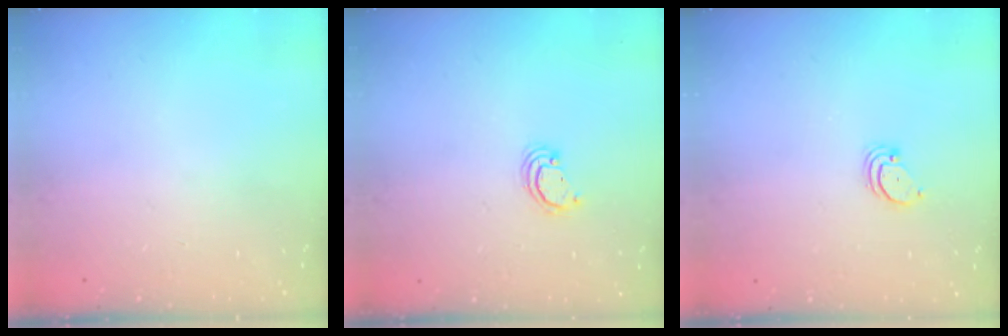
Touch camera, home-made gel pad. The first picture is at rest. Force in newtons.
{"total": 2.1, "press": 2.1, "slide": 0.1}
{"total": 2.0, "press": 2.0, "slide": 0.2}